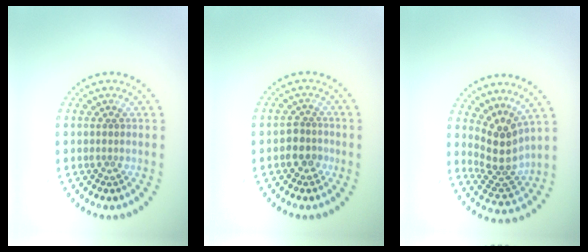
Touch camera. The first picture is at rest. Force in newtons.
{"total": 2.0, "press": 1.7, "slide": 1.0}
{"total": 3.9, "press": 2.9, "slide": 2.7}